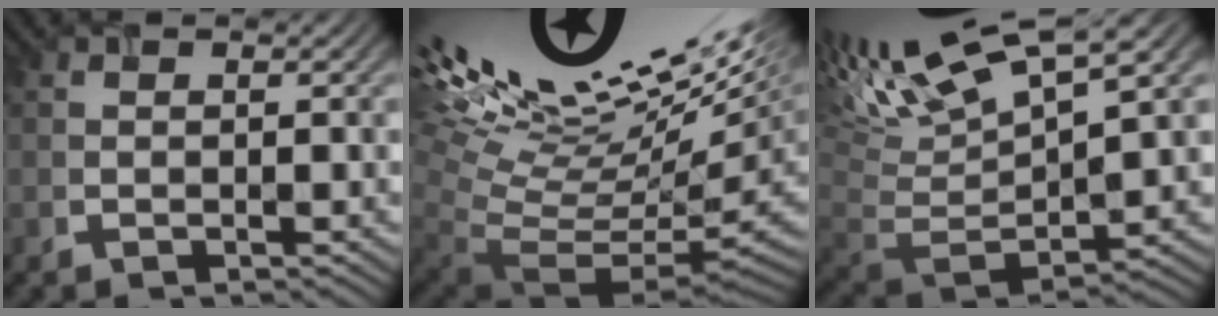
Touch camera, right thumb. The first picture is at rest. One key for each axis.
{"total": 16.6, "fx": 6.4, "fy": 5.2, "fz": 14.4, "tx": -0.216, "ty": 0.041, "tz": 0.132}
{"total": 13.5, "fx": 6.6, "fy": 4.7, "fz": 10.8, "tx": -0.241, "ty": 0.016, "tz": 0.114}